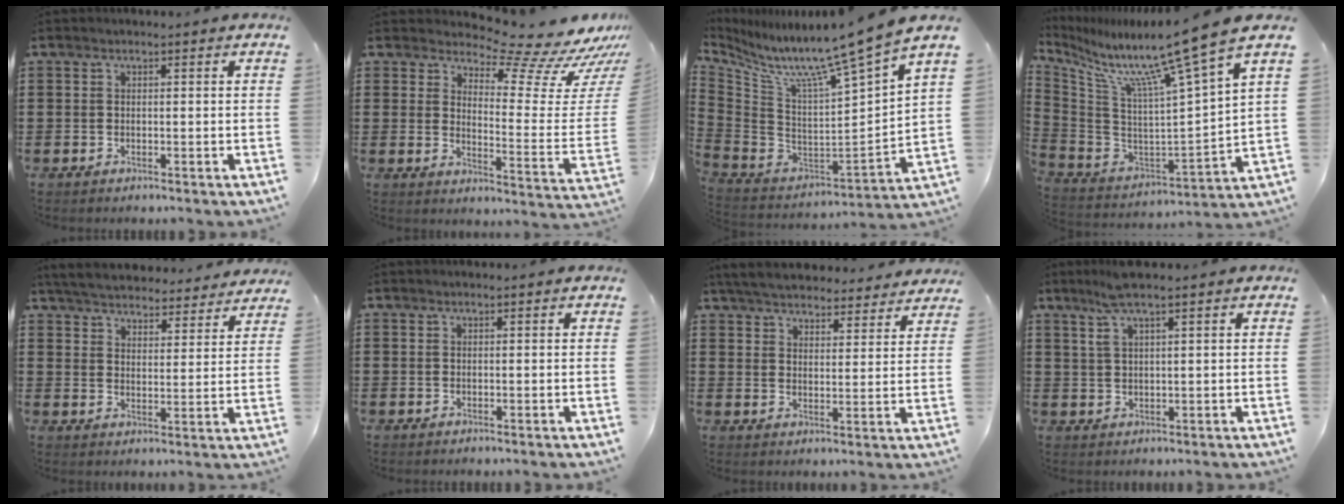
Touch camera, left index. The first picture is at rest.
{"total": 10.0, "force": [8.7, 1.5, 4.5], "torque": [-0.075, -0.082, 0.145]}
{"total": 10.1, "force": [8.8, -1.6, 4.9], "torque": [-0.110, -0.091, 0.134]}
{"total": 11.1, "force": [8.9, -1.4, 6.6], "torque": [-0.145, -0.081, 0.135]}
{"total": 5.2, "force": [5.1, 0.2, 0.6], "torque": [-0.036, -0.034, 0.089]}
{"total": 0.0}
{"total": 5.5, "force": [5.4, 0.4, 1.1], "torque": [-0.044, -0.027, 0.096]}
{"total": 4.5, "force": [3.0, 0.3, 3.3], "torque": [-0.073, 0.002, 0.052]}